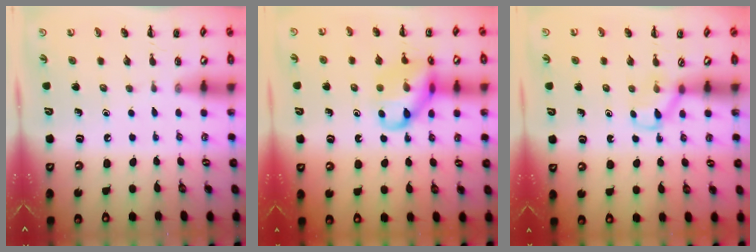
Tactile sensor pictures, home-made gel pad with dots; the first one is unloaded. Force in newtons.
{"total": 12.7, "press": 12.6, "slide": 1.3}
{"total": 3.7, "press": 3.6, "slide": 1.0}